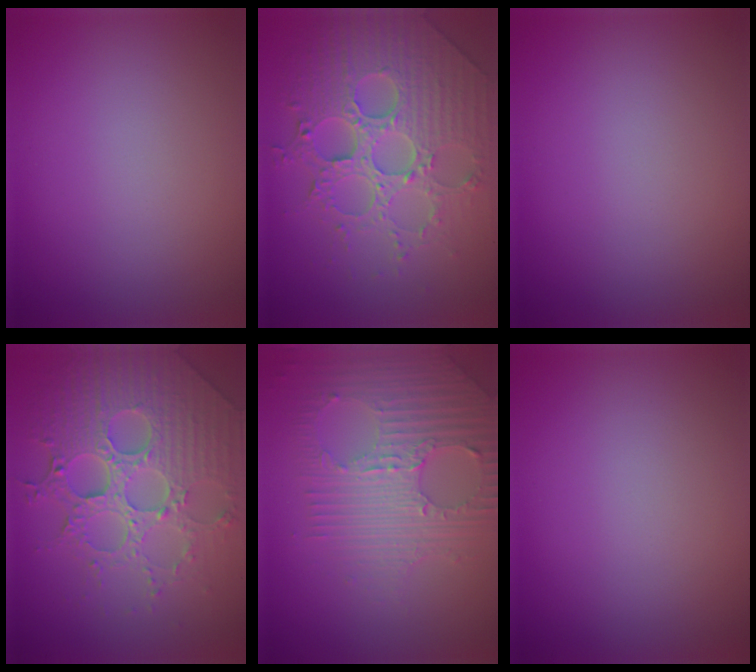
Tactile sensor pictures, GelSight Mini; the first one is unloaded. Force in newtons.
{"total": 8.1, "press": 5.9, "slide": 5.5}
{"total": 0.0}
{"total": 8.2, "press": 6.0, "slide": 5.6}
{"total": 6.5, "press": 4.5, "slide": 4.7}
{"total": 0.0}